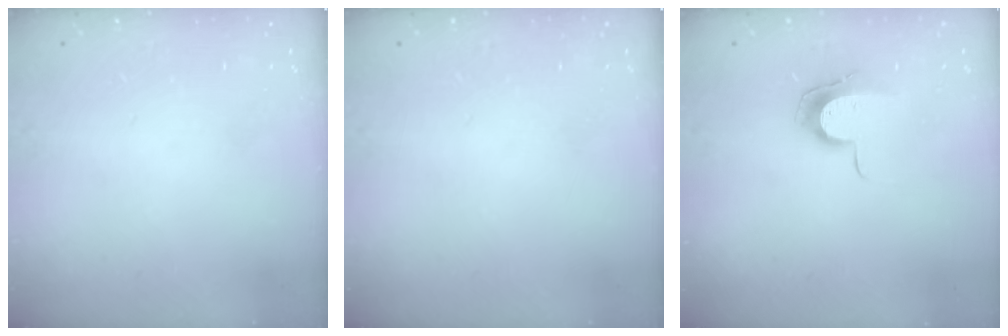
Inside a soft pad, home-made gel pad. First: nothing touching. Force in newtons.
{"total": 0.0}
{"total": 8.5, "press": 8.5, "slide": 0.8}